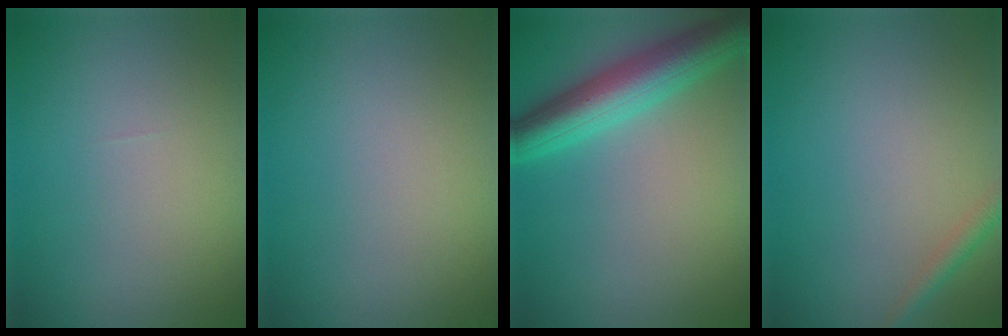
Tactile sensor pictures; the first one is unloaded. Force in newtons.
{"total": 0.0}
{"total": 6.2, "press": 6.2, "slide": 0.3}
{"total": 1.3, "press": 1.3, "slide": 0.0}